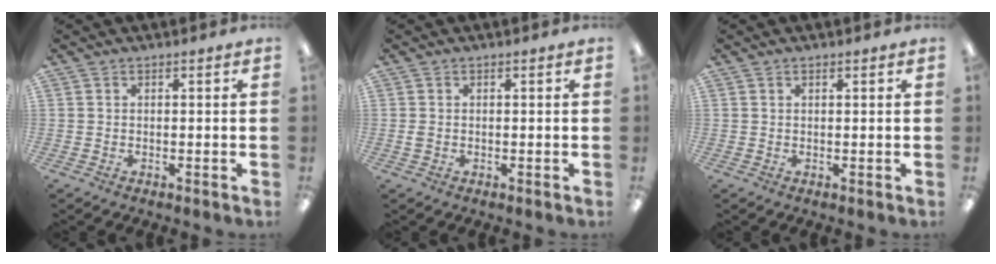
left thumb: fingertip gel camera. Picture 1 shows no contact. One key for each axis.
{"total": 1.1, "fx": 0.0, "fy": 0.7, "fz": 0.8, "tx": -0.016, "ty": 0.004, "tz": -0.001}
{"total": 0.6, "fx": 0.5, "fy": 0.2, "fz": 0.3, "tx": -0.008, "ty": 0.001, "tz": 0.009}